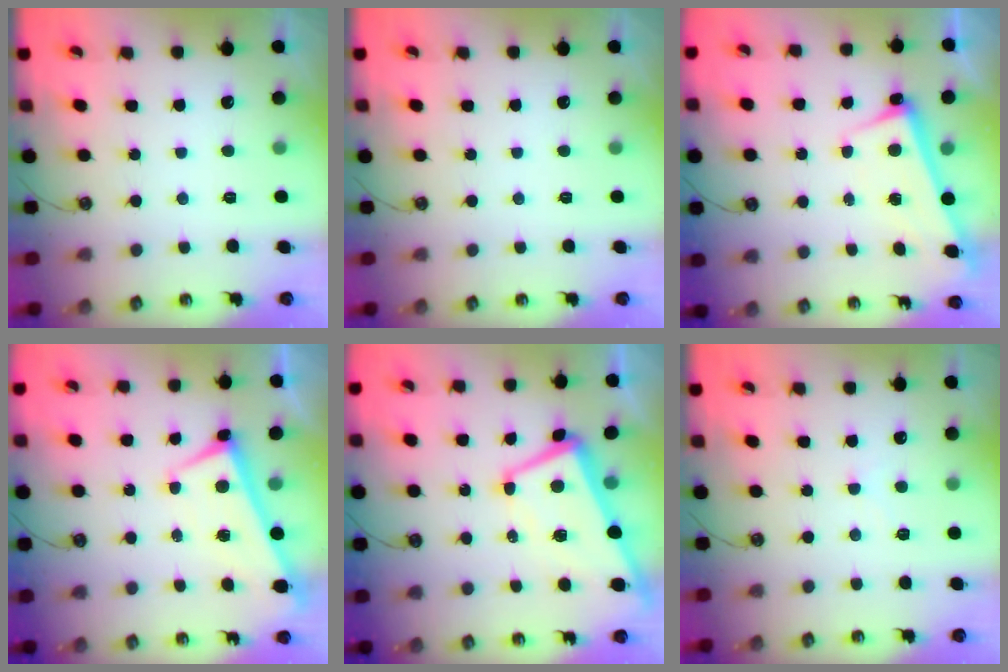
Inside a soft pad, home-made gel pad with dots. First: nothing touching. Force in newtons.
{"total": 0.0}
{"total": 2.5, "press": 2.4, "slide": 0.6}
{"total": 1.0, "press": 0.9, "slide": 0.3}
{"total": 2.9, "press": 2.8, "slide": 0.9}
{"total": 1.0, "press": 1.0, "slide": 0.3}